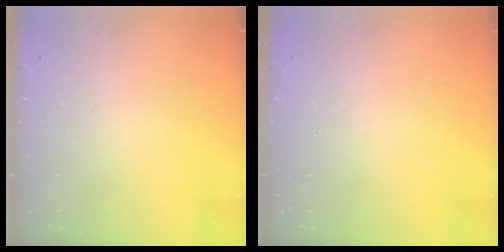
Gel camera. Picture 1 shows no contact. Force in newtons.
{"total": 0.0}